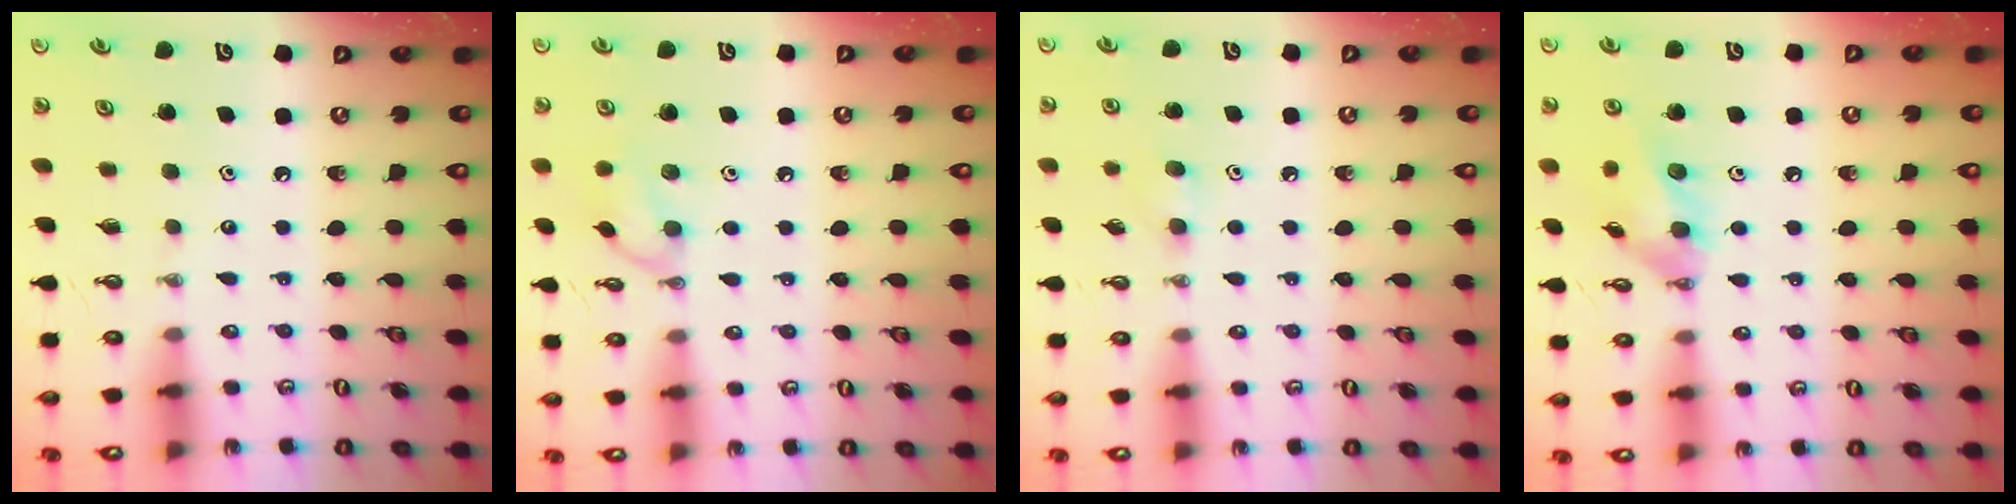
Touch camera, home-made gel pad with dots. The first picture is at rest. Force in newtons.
{"total": 8.4, "press": 8.4, "slide": 0.3}
{"total": 4.1, "press": 4.0, "slide": 1.2}
{"total": 11.3, "press": 11.1, "slide": 1.9}